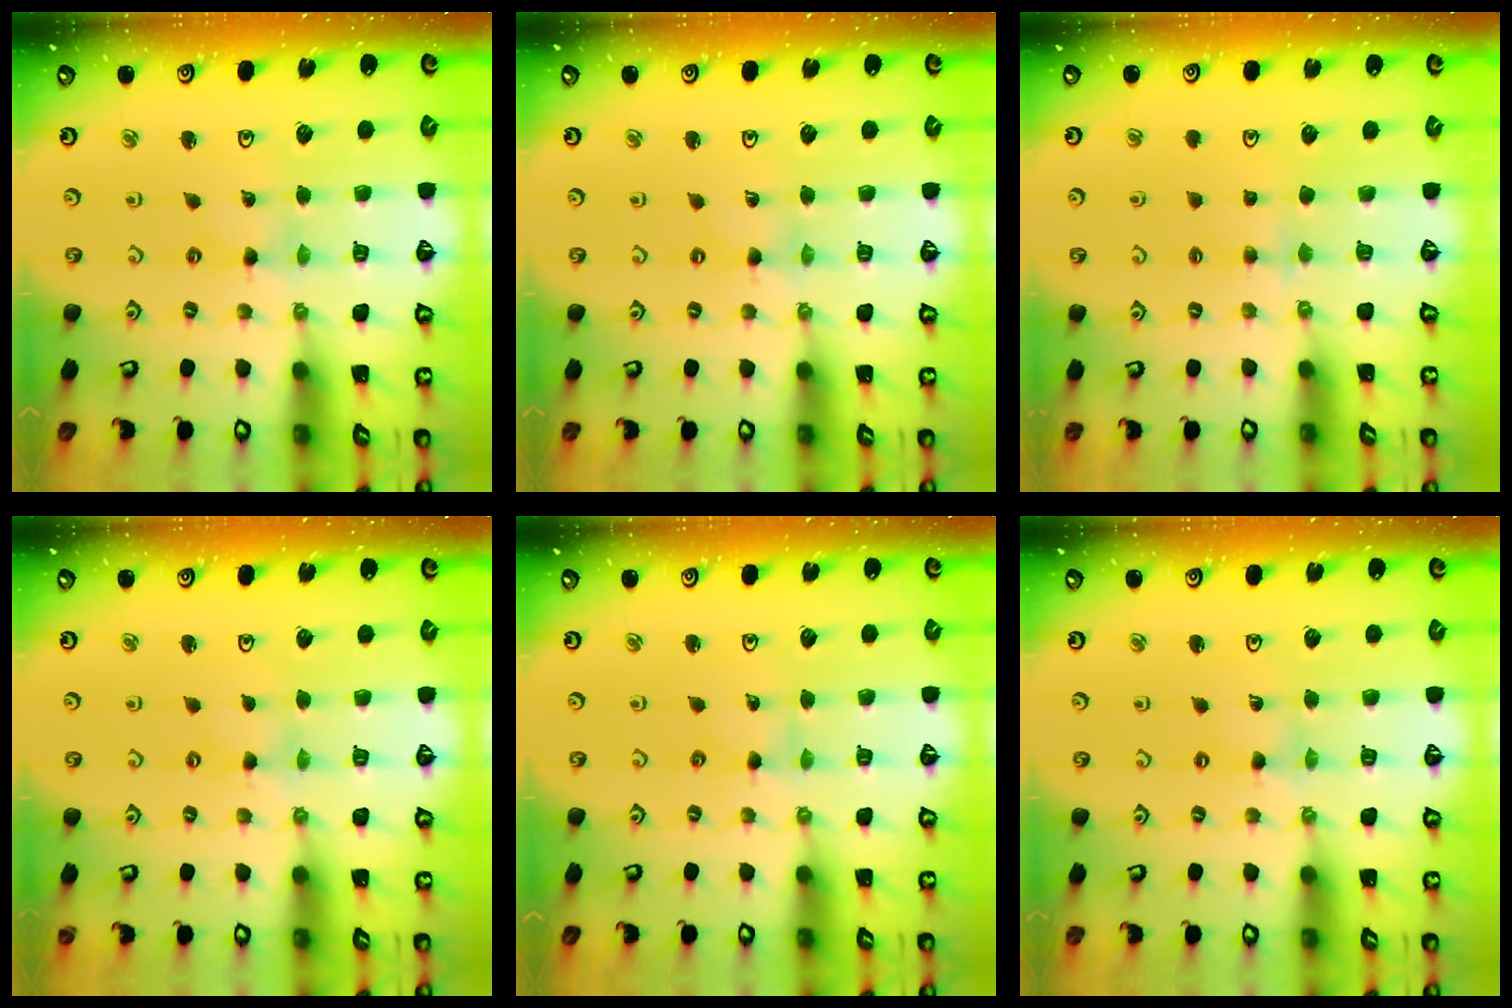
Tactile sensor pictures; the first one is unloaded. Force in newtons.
{"total": 0.0}
{"total": 3.4, "press": 3.3, "slide": 0.5}
{"total": 0.0}
{"total": 0.0}
{"total": 0.0}